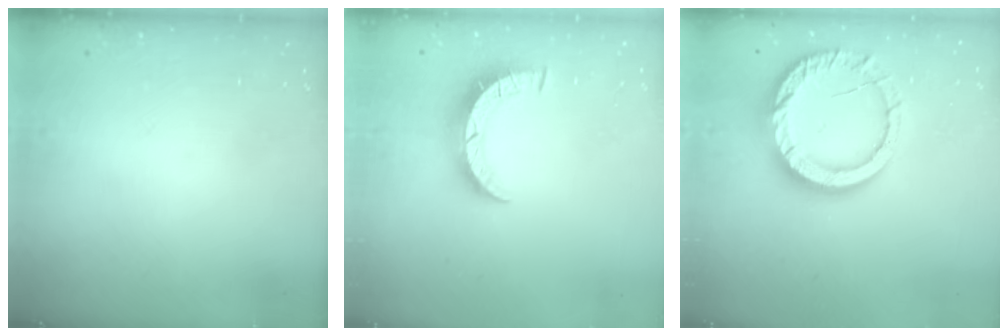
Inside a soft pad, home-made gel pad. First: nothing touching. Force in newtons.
{"total": 7.1, "press": 7.0, "slide": 0.8}
{"total": 13.7, "press": 13.7, "slide": 1.3}